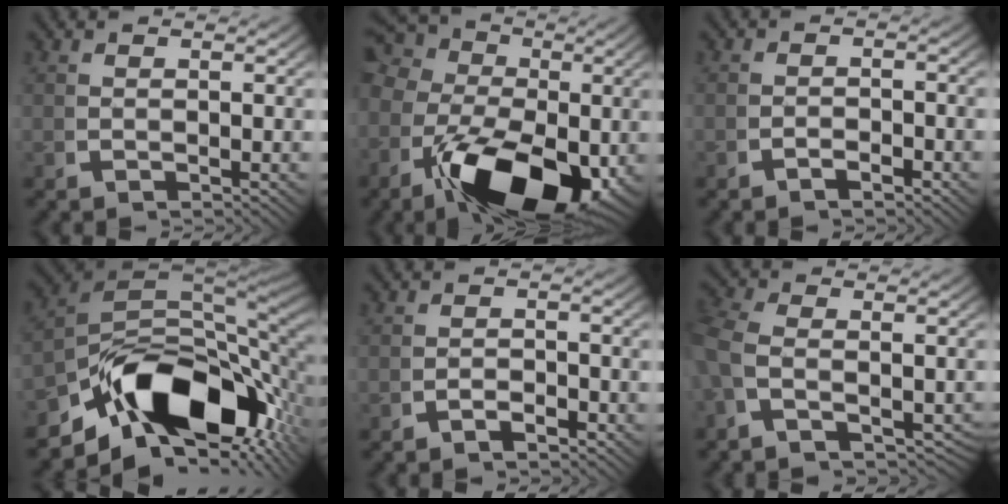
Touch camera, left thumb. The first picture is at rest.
{"total": 16.5, "force": [-1.7, 10.8, 12.4], "torque": [-0.217, -0.051, -0.012]}
{"total": 1.3, "force": [-1.1, 0.5, 0.3], "torque": [-0.005, -0.002, -0.025]}
{"total": 22.2, "force": [-2.9, 13.2, 17.6], "torque": [-0.286, -0.047, -0.036]}
{"total": 1.8, "force": [-1.6, 0.7, 0.3], "torque": [-0.001, -0.005, -0.031]}
{"total": 4.7, "force": [-2.1, 3.2, 2.7], "torque": [-0.065, -0.015, -0.036]}